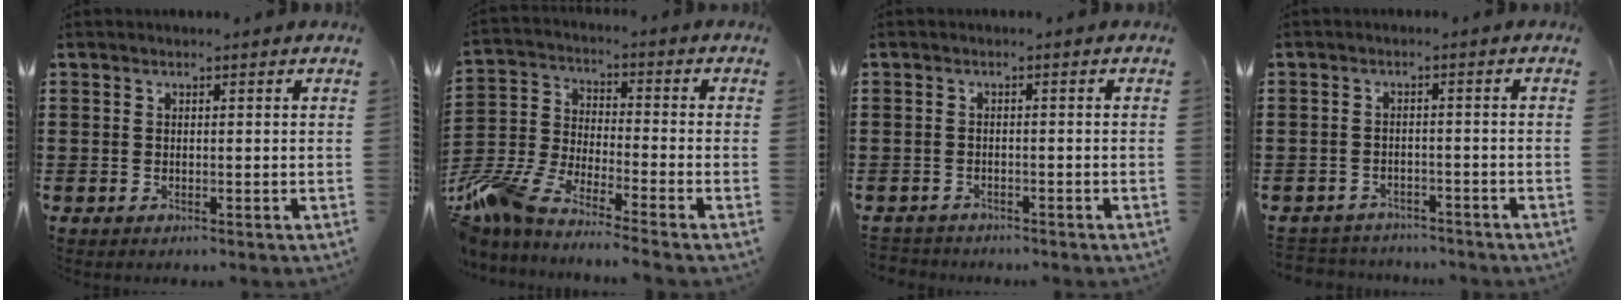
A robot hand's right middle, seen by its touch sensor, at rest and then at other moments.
{"total": 7.3, "force": [-6.8, 0.7, 2.6], "torque": [-0.088, -0.010, -0.143]}
{"total": 1.5, "force": [-1.5, 0.2, -0.3], "torque": [0.000, -0.001, -0.034]}
{"total": 2.6, "force": [-2.6, 0.4, -0.5], "torque": [-0.001, -0.003, -0.059]}